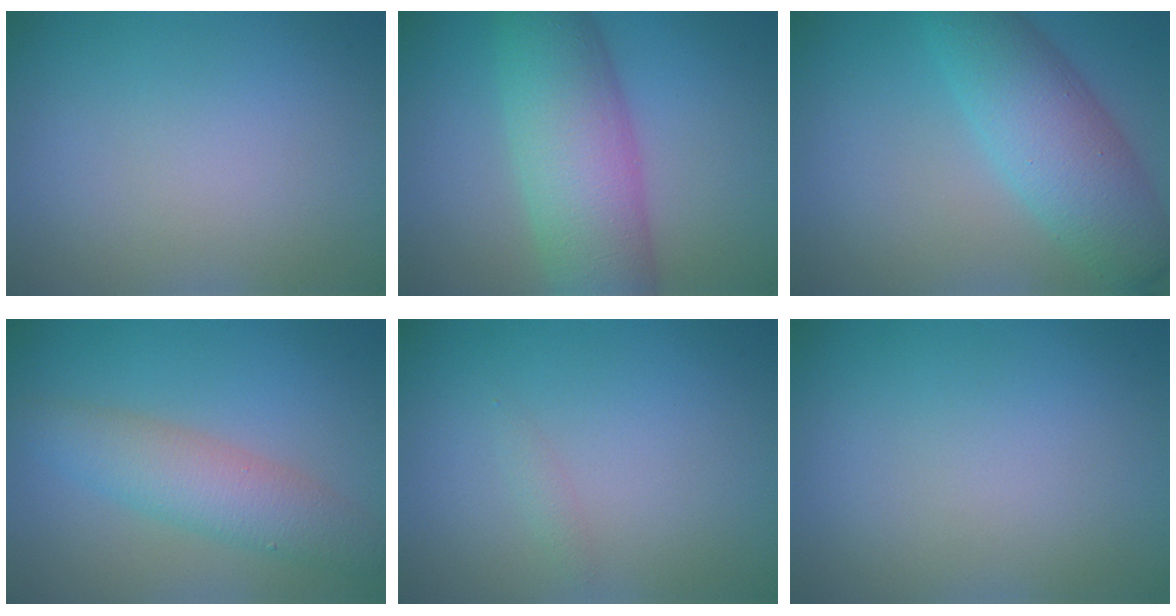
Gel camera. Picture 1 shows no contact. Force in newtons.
{"total": 8.4, "press": 8.4, "slide": 0.1}
{"total": 6.4, "press": 6.4, "slide": 0.2}
{"total": 4.6, "press": 4.6, "slide": 0.0}
{"total": 0.7, "press": 0.7, "slide": 0.0}
{"total": 0.0}